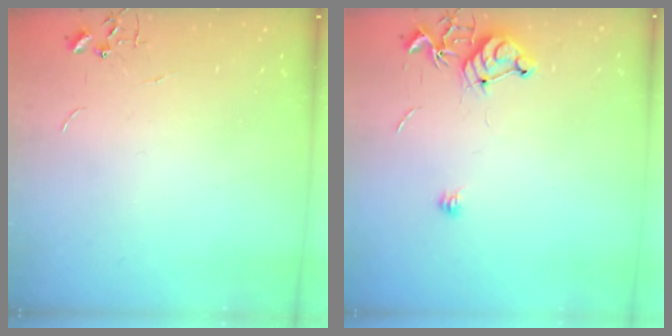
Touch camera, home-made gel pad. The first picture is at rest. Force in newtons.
{"total": 9.0, "press": 9.0, "slide": 0.6}